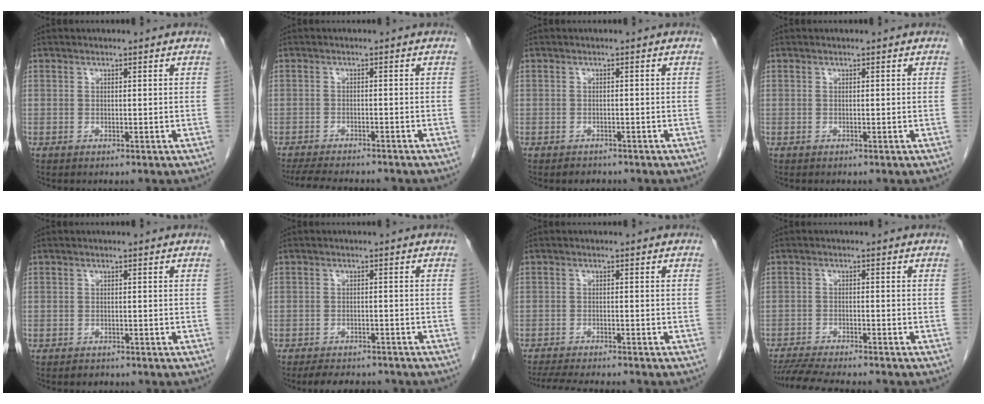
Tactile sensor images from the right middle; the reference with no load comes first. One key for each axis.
{"total": 9.9, "fx": -8.9, "fy": 1.8, "fz": 4.0, "tx": -0.061, "ty": -0.013, "tz": -0.127}
{"total": 1.5, "fx": -1.3, "fy": 0.8, "fz": 0.2, "tx": -0.008, "ty": 0.000, "tz": -0.018}
{"total": 0.0}
{"total": 1.1, "fx": -0.9, "fy": 0.6, "fz": 0.1, "tx": -0.005, "ty": 0.000, "tz": -0.013}
{"total": 7.2, "fx": -6.3, "fy": 2.6, "fz": 2.3, "tx": -0.031, "ty": -0.002, "tz": -0.084}
{"total": 9.1, "fx": -8.2, "fy": 0.9, "fz": 3.8, "tx": -0.056, "ty": -0.016, "tz": -0.123}
{"total": 9.9, "fx": -8.9, "fy": 0.7, "fz": 4.3, "tx": -0.065, "ty": -0.015, "tz": -0.138}